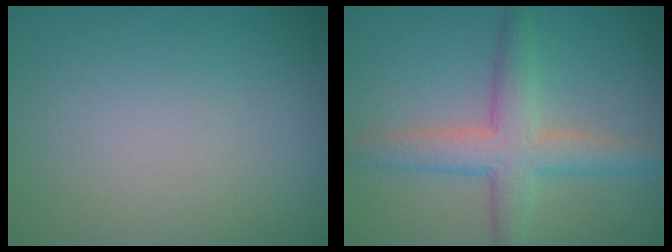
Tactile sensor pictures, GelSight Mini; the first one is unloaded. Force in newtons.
{"total": 4.8, "press": 4.8, "slide": 0.2}